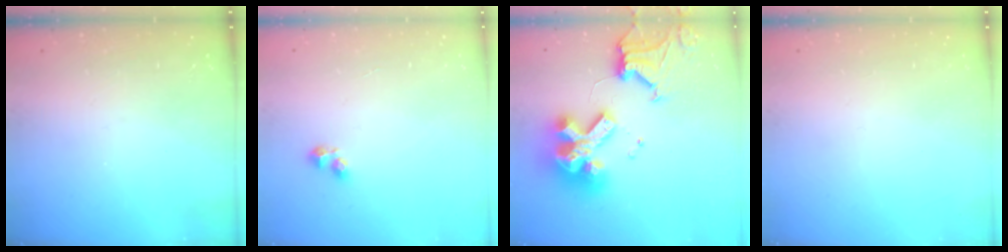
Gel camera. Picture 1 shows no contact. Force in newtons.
{"total": 3.8, "press": 3.8, "slide": 0.7}
{"total": 21.2, "press": 21.1, "slide": 2.3}
{"total": 0.0}